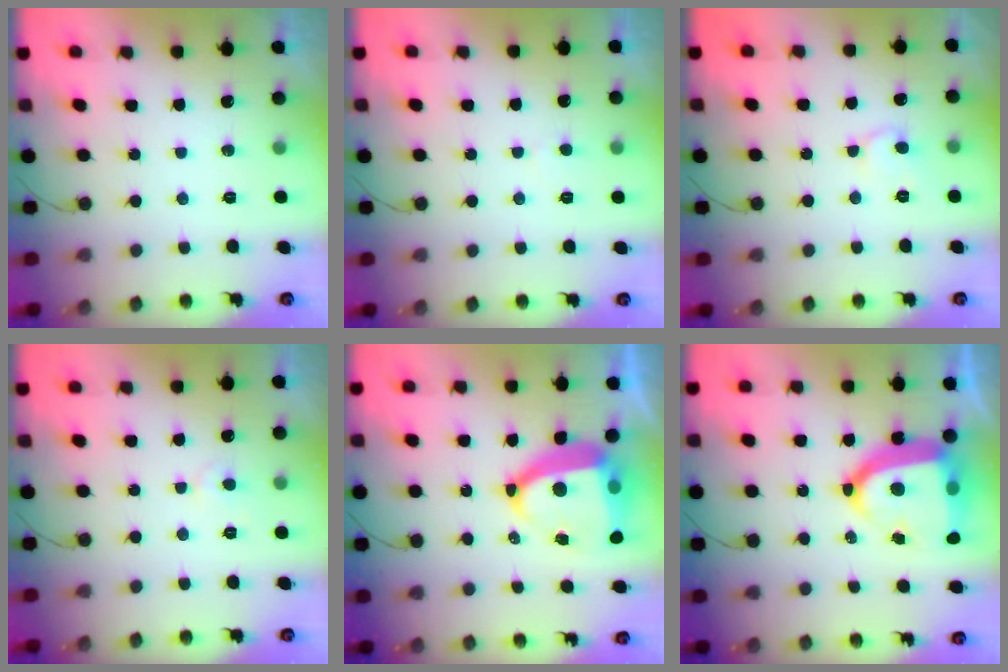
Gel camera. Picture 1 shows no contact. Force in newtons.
{"total": 1.7, "press": 1.7, "slide": 0.1}
{"total": 7.4, "press": 7.4, "slide": 0.3}
{"total": 4.1, "press": 4.0, "slide": 0.4}
{"total": 14.5, "press": 14.4, "slide": 1.8}
{"total": 20.5, "press": 20.4, "slide": 1.8}